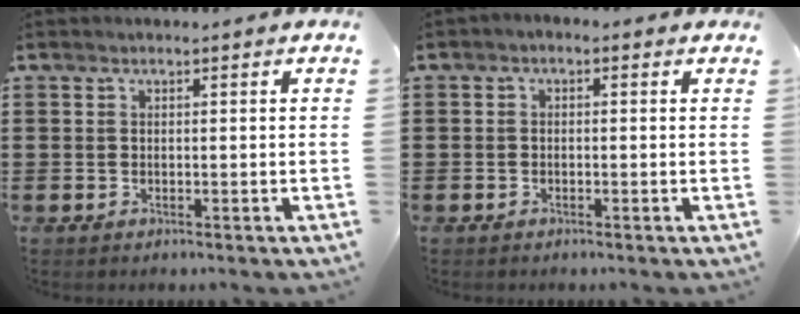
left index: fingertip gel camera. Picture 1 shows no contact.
{"total": 1.1, "force": [-1.0, 0.5, 0.2], "torque": [-0.006, 0.003, -0.021]}